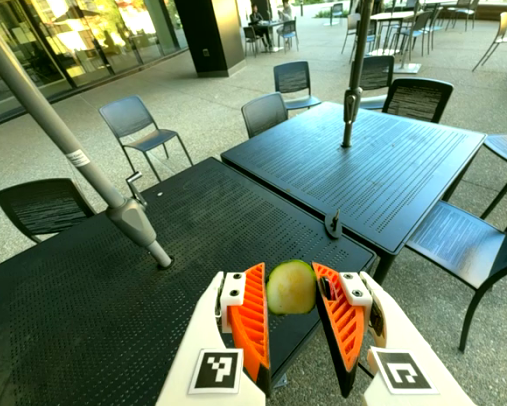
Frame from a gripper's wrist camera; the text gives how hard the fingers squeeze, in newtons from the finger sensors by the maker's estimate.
{"total": 4.1, "left": 3.8, "right": 4.5}